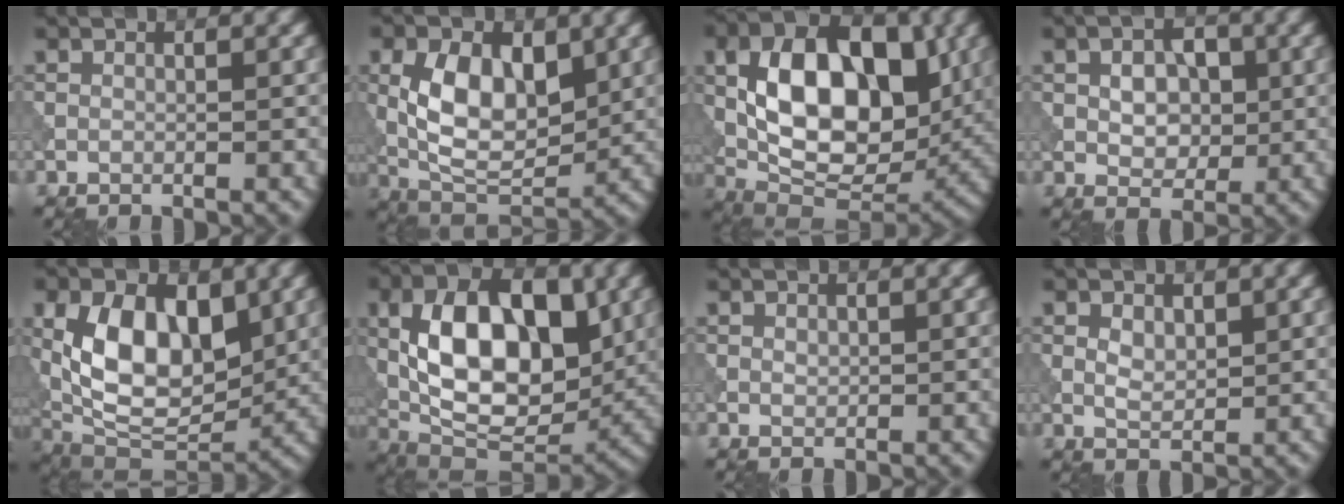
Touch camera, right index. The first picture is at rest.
{"total": 8.0, "force": [1.3, 4.6, 6.5], "torque": [-0.120, -0.004, 0.021]}
{"total": 11.8, "force": [1.7, 6.8, 9.5], "torque": [-0.146, 0.002, 0.025]}
{"total": 4.4, "force": [0.5, 3.0, 3.2], "torque": [-0.051, 0.001, 0.005]}
{"total": 10.5, "force": [1.8, 6.2, 8.2], "torque": [-0.146, -0.007, 0.025]}
{"total": 12.4, "force": [1.5, 6.9, 10.2], "torque": [-0.154, 0.004, 0.020]}
{"total": 0.6, "force": [0.2, 0.4, 0.3], "torque": [-0.006, 0.000, 0.005]}
{"total": 2.0, "force": [0.7, 1.3, 1.5], "torque": [-0.029, -0.002, 0.014]}